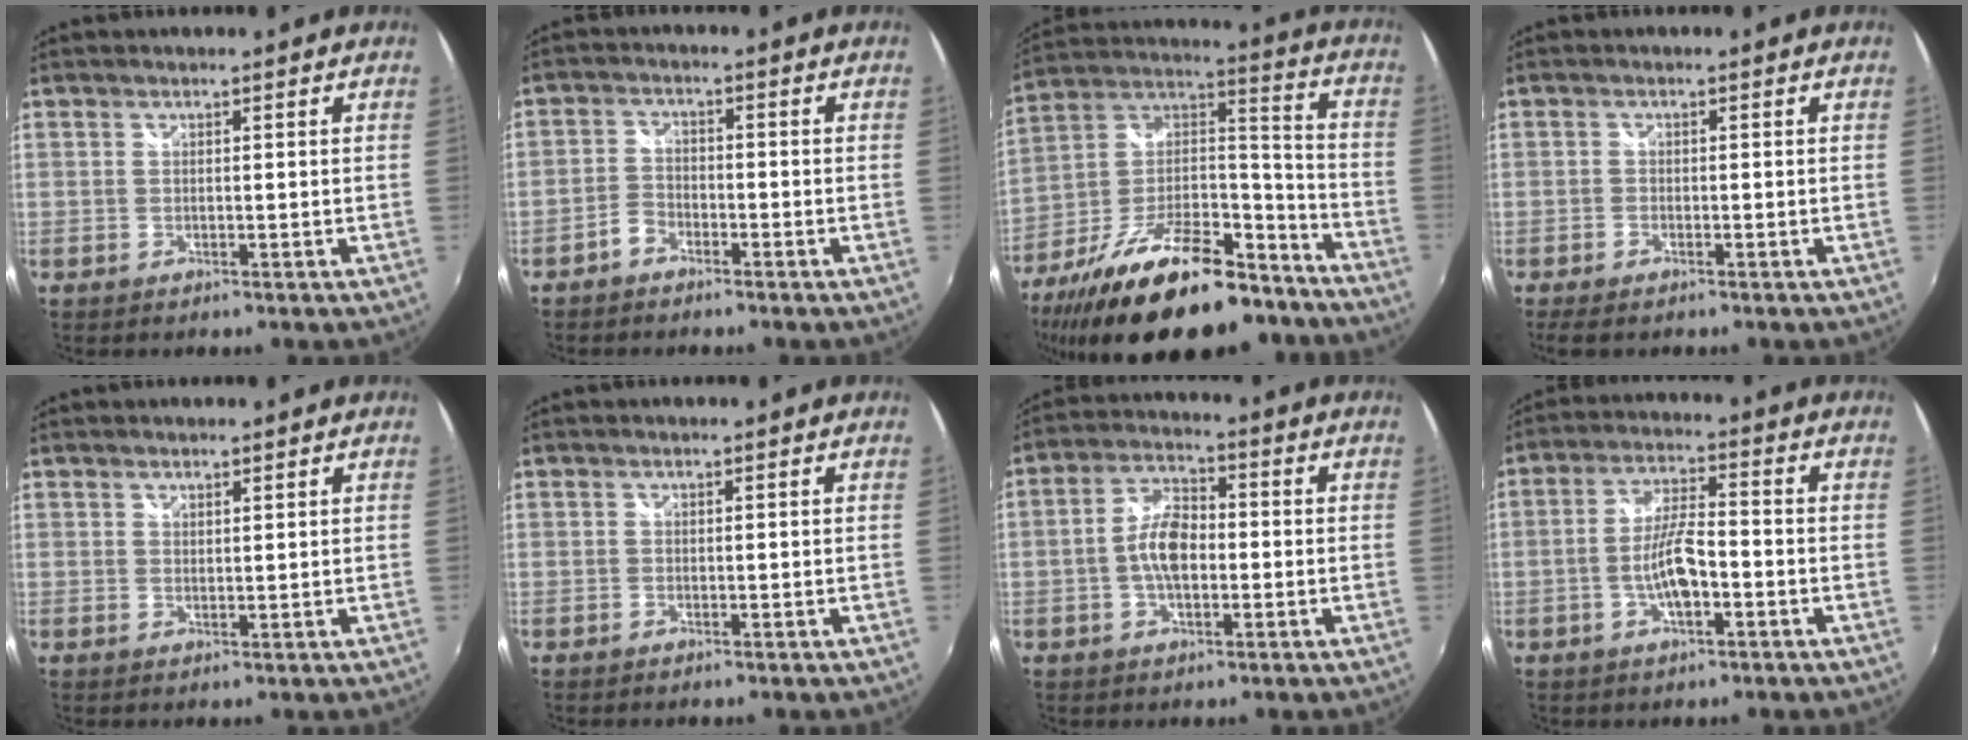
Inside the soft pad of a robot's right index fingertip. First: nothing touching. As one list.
[{"total": 3.0, "force": [-2.3, 1.5, 1.2], "torque": [-0.032, 0.010, -0.044]}, {"total": 29.5, "force": [-20.6, 11.6, 17.5], "torque": [-0.309, 0.005, -0.315]}, {"total": 3.3, "force": [-2.5, 1.2, 1.8], "torque": [-0.044, -0.011, -0.044]}, {"total": 1.2, "force": [1.1, 0.4, 0.3], "torque": [-0.003, 0.001, 0.018]}, {"total": 0.0}, {"total": 7.3, "force": [-1.3, 3.9, 6.1], "torque": [-0.119, 0.014, -0.024]}, {"total": 7.4, "force": [-2.6, 2.0, 6.6], "torque": [-0.129, 0.006, -0.044]}]